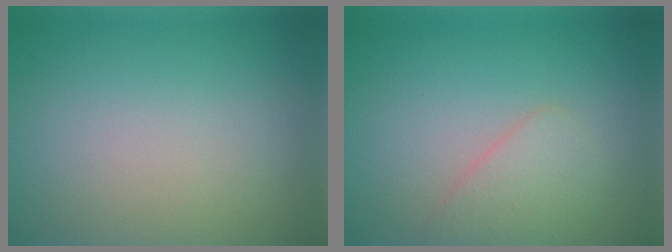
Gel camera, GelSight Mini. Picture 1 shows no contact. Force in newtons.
{"total": 2.1, "press": 2.1, "slide": 0.1}